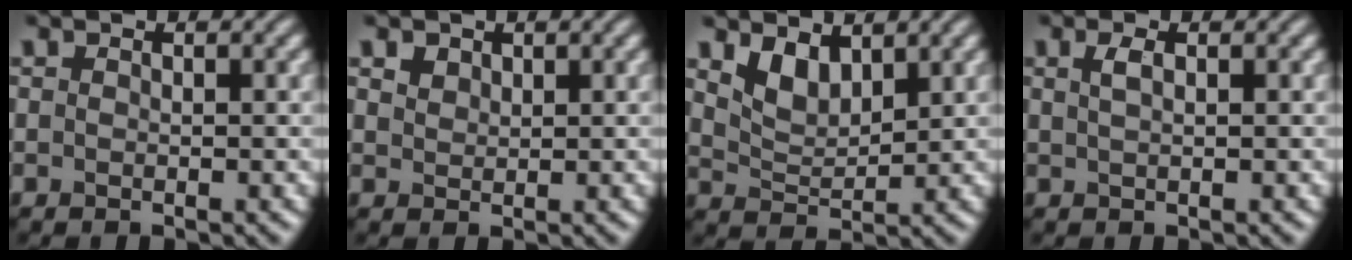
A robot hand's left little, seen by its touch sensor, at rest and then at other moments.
{"total": 1.6, "force": [1.1, 1.0, 0.5], "torque": [-0.013, 0.000, 0.023]}
{"total": 3.0, "force": [1.9, 1.4, 1.7], "torque": [-0.039, -0.009, 0.041]}
{"total": 1.2, "force": [0.5, 0.4, 1.0], "torque": [-0.021, 0.004, 0.009]}